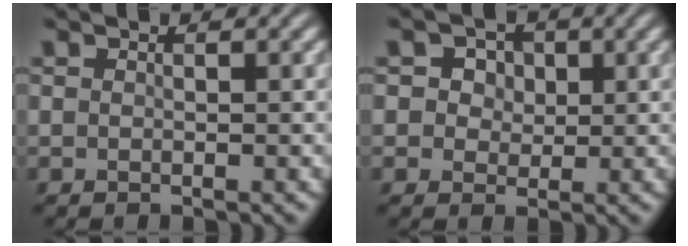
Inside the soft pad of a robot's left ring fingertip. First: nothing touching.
{"total": 3.6, "force": [1.6, 2.8, 1.6], "torque": [-0.027, 0.004, 0.011]}